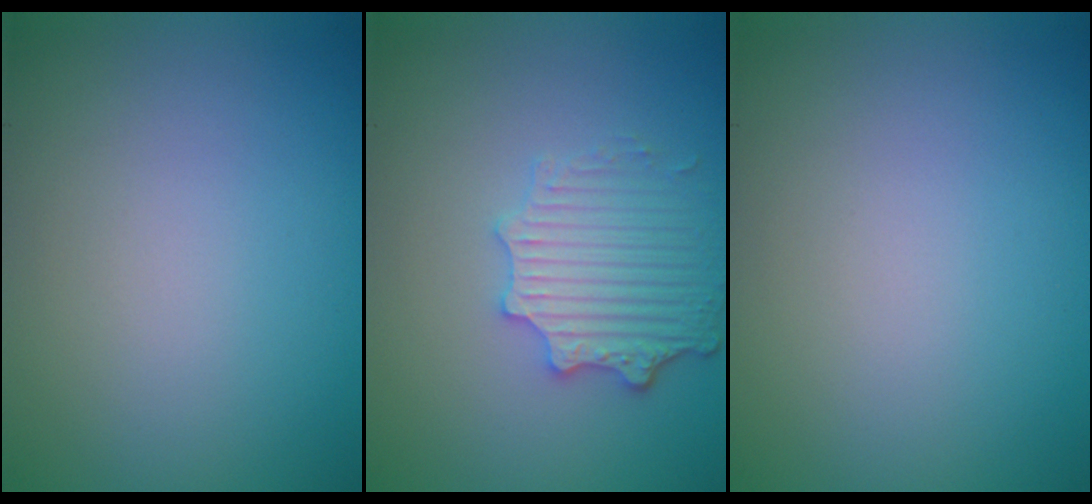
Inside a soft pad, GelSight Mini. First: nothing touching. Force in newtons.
{"total": 3.9, "press": 3.2, "slide": 2.3}
{"total": 0.0}